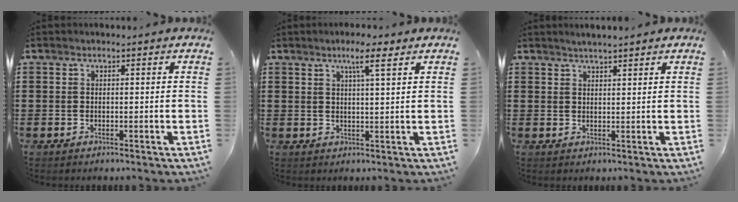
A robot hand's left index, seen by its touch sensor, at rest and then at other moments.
{"total": 4.9, "force": [3.1, 0.5, 3.7], "torque": [-0.074, 0.002, 0.050]}
{"total": 1.9, "force": [1.8, -0.1, 0.6], "torque": [-0.015, 0.003, 0.034]}